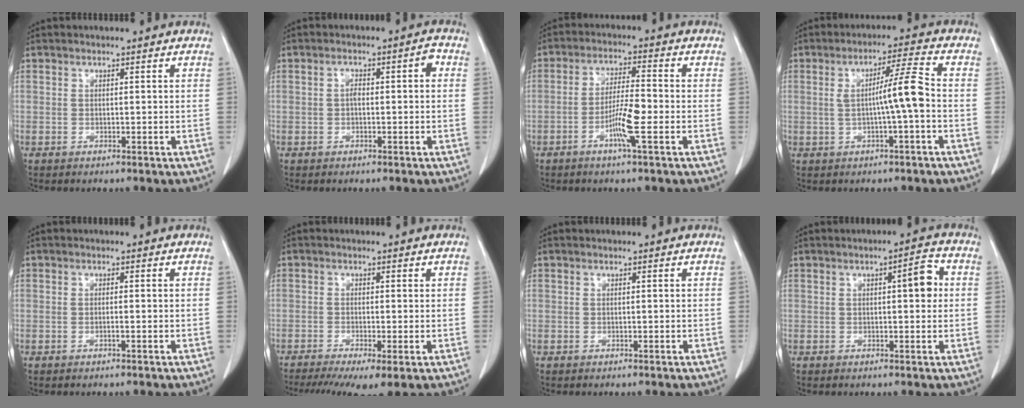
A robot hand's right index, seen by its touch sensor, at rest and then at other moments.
{"total": 3.5, "force": [0.2, 1.1, 3.3], "torque": [-0.054, 0.020, 0.002]}
{"total": 6.4, "force": [-2.3, 0.1, 5.9], "torque": [-0.116, -0.004, -0.044]}
{"total": 6.6, "force": [-0.5, -0.5, 6.6], "torque": [-0.108, 0.014, -0.005]}
{"total": 0.6, "force": [-0.2, -0.1, 0.5], "torque": [-0.009, 0.002, -0.004]}
{"total": 7.7, "force": [-4.8, 1.7, 5.8], "torque": [-0.095, -0.015, -0.079]}
{"total": 0.0}
{"total": 4.1, "force": [0.6, 1.0, 3.9], "torque": [-0.051, 0.008, 0.004]}